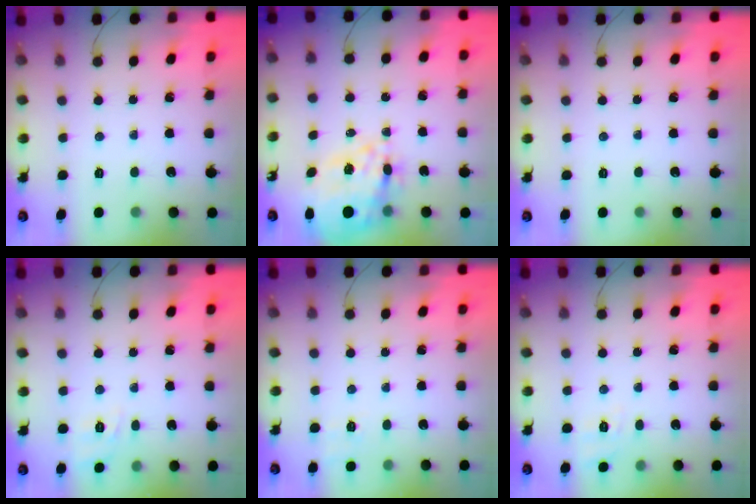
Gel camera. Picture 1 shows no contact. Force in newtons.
{"total": 13.5, "press": 12.7, "slide": 4.5}
{"total": 0.0}
{"total": 2.0, "press": 0.6, "slide": 1.9}
{"total": 7.2, "press": 6.9, "slide": 2.0}
{"total": 6.2, "press": 5.8, "slide": 2.3}